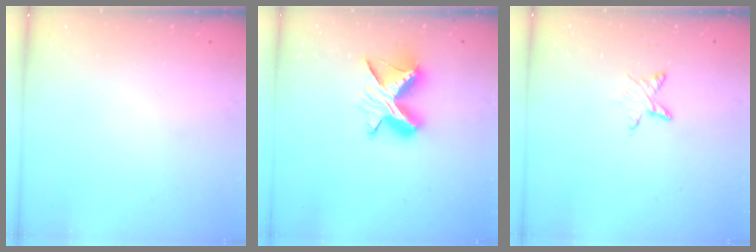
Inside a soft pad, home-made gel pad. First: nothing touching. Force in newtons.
{"total": 12.0, "press": 11.9, "slide": 1.4}
{"total": 5.9, "press": 5.9, "slide": 0.6}